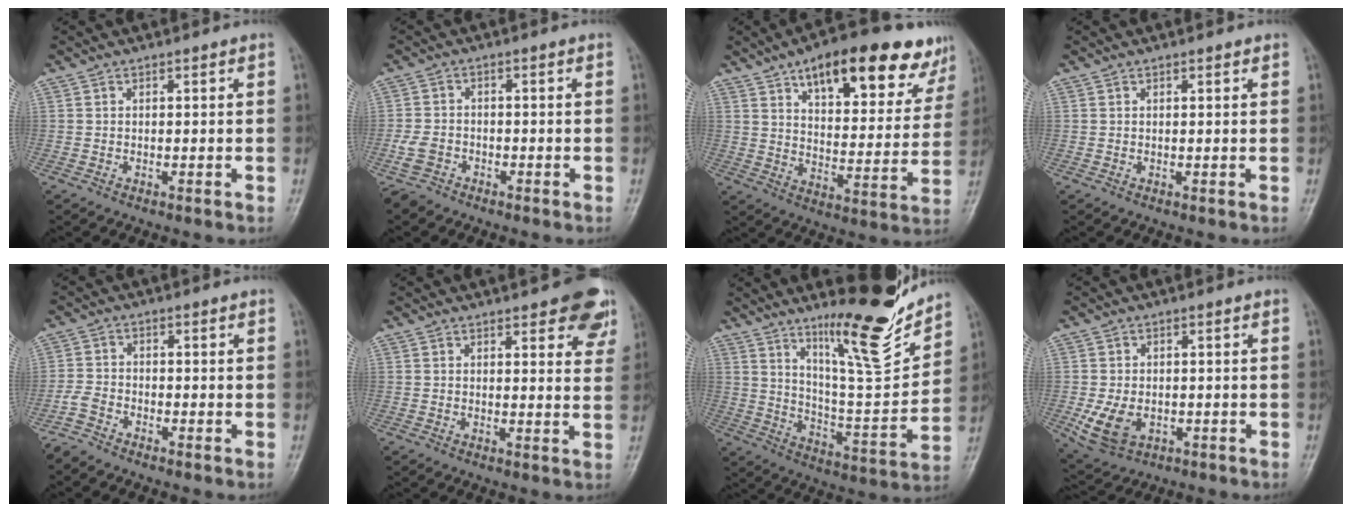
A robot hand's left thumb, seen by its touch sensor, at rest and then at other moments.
{"total": 3.8, "force": [-2.8, 2.3, 1.0], "torque": [-0.025, 0.010, -0.057]}
{"total": 23.1, "force": [14.2, 8.8, 15.9], "torque": [-0.176, -0.032, 0.205]}
{"total": 0.6, "force": [0.3, 0.2, 0.4], "torque": [-0.008, -0.001, 0.004]}
{"total": 3.0, "force": [-2.8, 0.9, 0.6], "torque": [-0.019, 0.000, -0.065]}
{"total": 9.9, "force": [6.4, 3.5, 6.7], "torque": [-0.045, -0.025, 0.068]}
{"total": 17.1, "force": [12.8, 2.9, 11.1], "torque": [-0.142, -0.098, 0.215]}
{"total": 7.1, "force": [-1.7, 5.0, 4.7], "torque": [-0.084, -0.002, -0.017]}